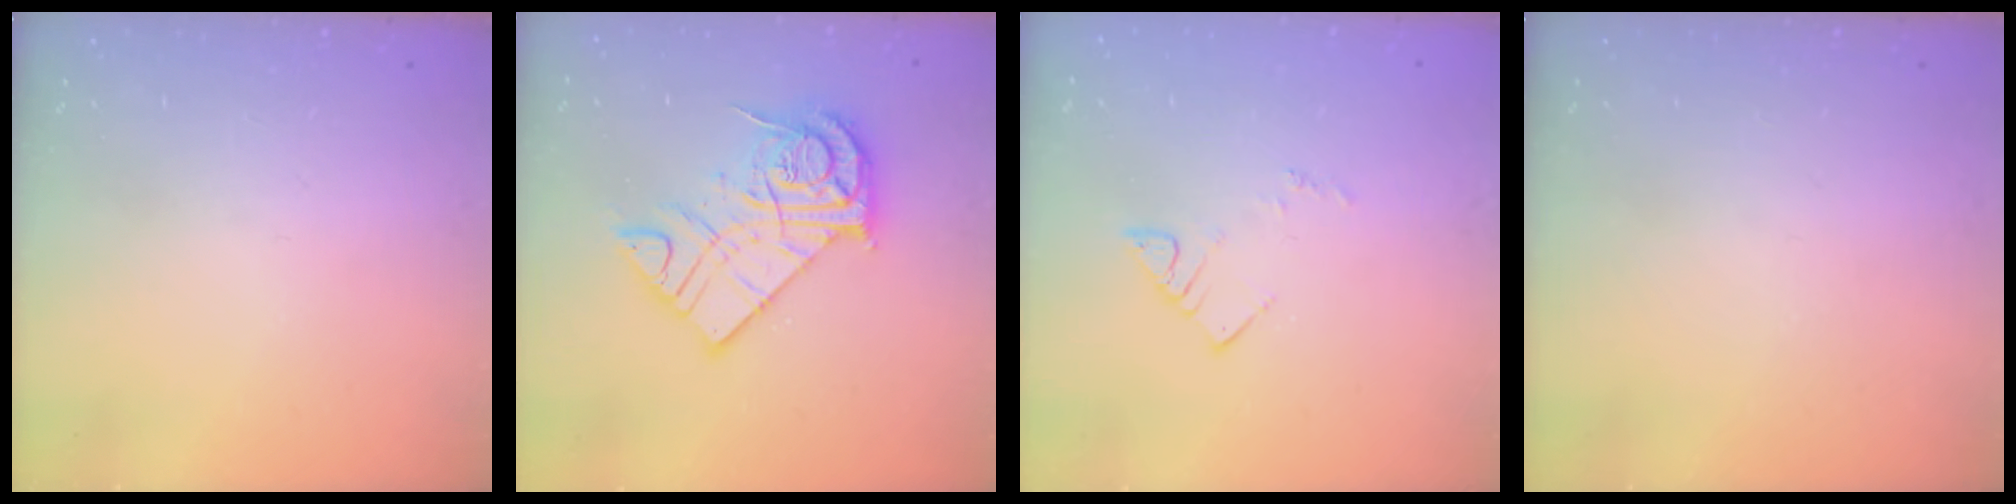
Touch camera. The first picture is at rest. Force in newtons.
{"total": 15.8, "press": 15.7, "slide": 1.3}
{"total": 4.5, "press": 4.5, "slide": 0.4}
{"total": 0.0}